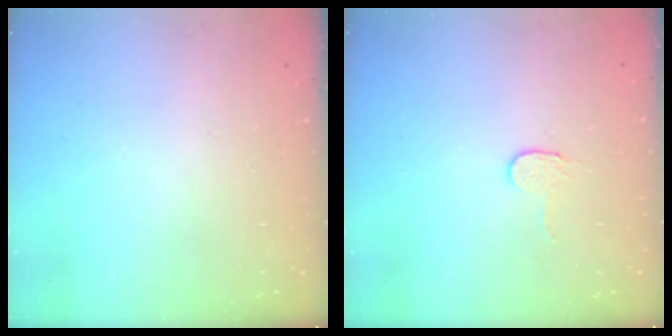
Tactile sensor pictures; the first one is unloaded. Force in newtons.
{"total": 2.7, "press": 2.7, "slide": 0.2}